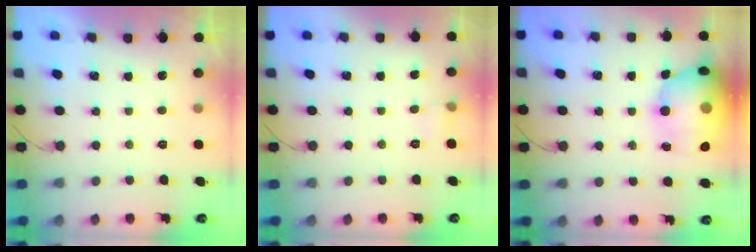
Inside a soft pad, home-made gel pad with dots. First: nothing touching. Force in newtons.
{"total": 4.5, "press": 4.2, "slide": 1.5}
{"total": 21.9, "press": 20.4, "slide": 7.9}